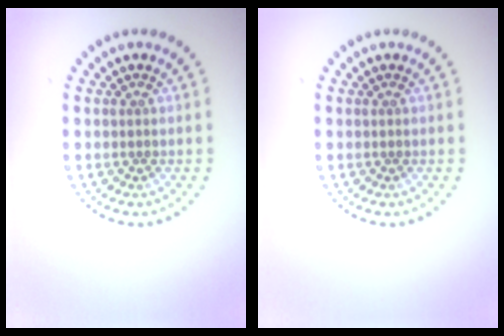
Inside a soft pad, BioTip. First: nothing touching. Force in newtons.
{"total": 0.0}